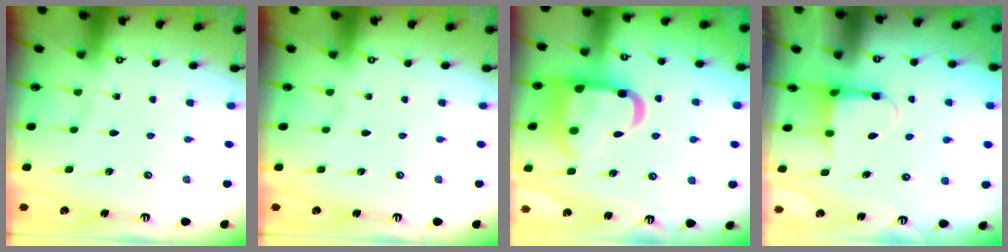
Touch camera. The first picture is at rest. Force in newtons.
{"total": 0.0}
{"total": 18.0, "press": 17.9, "slide": 1.7}
{"total": 3.6, "press": 3.6, "slide": 0.7}